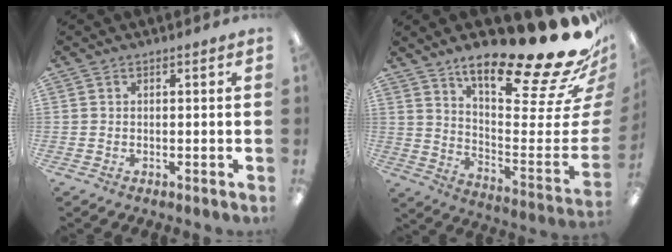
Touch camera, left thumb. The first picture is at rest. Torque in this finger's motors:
{"motor_torque": [2.35, 2.32, 0.96, -1.80, 0.08]}